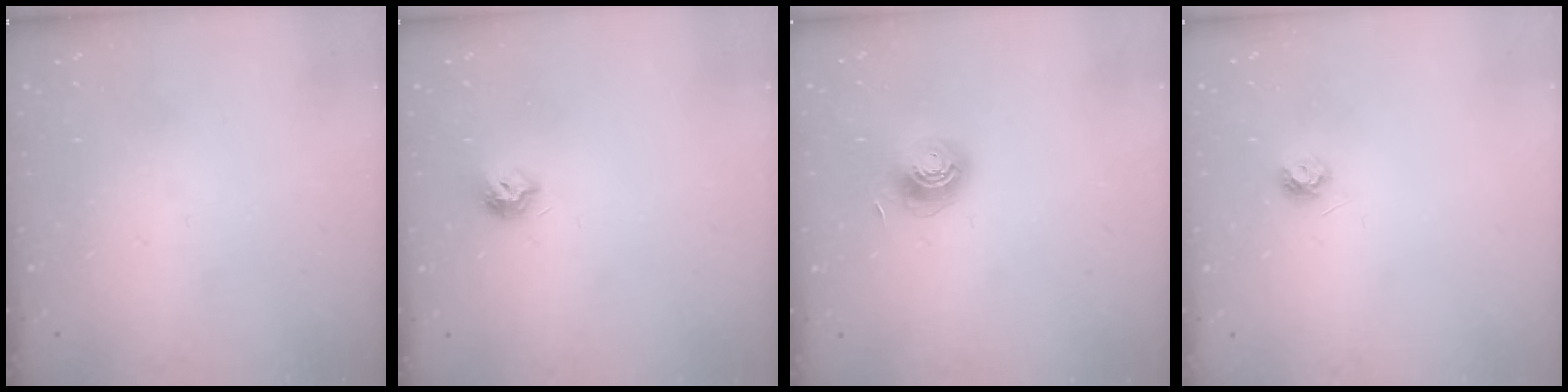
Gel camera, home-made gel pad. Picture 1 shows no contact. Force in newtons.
{"total": 7.1, "press": 7.1, "slide": 0.2}
{"total": 7.0, "press": 7.0, "slide": 0.5}
{"total": 3.9, "press": 3.8, "slide": 0.7}